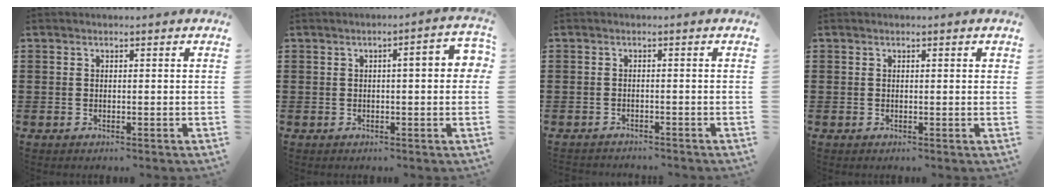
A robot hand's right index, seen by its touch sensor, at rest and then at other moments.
{"total": 4.1, "force": [0.4, 0.7, 4.0], "torque": [-0.055, 0.000, -0.001]}
{"total": 1.2, "force": [-1.2, 0.2, -0.2], "torque": [0.000, 0.005, -0.028]}
{"total": 0.0}